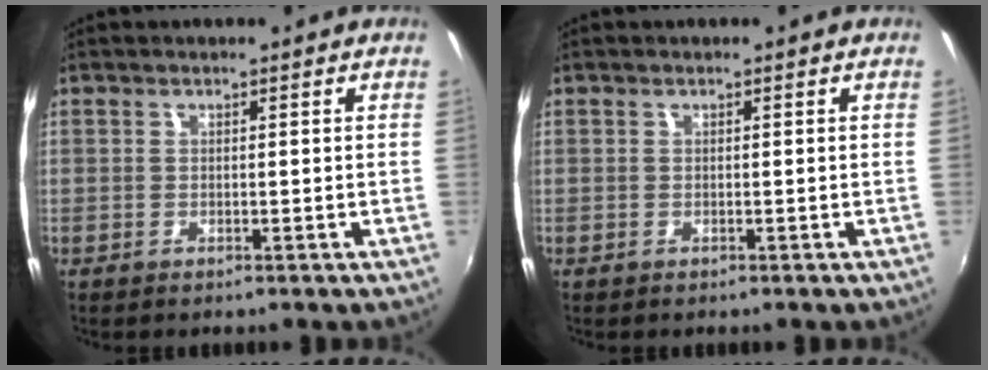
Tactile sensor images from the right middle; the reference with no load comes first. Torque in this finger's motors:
{"motor_torque": [0.17, -0.24, 0.03, 0.01]}